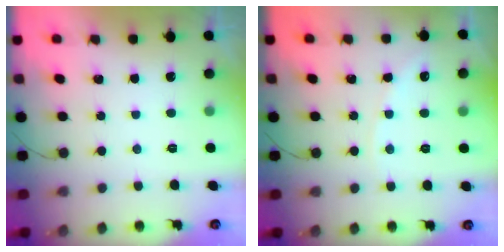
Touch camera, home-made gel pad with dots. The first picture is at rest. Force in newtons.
{"total": 2.6, "press": 2.6, "slide": 0.4}